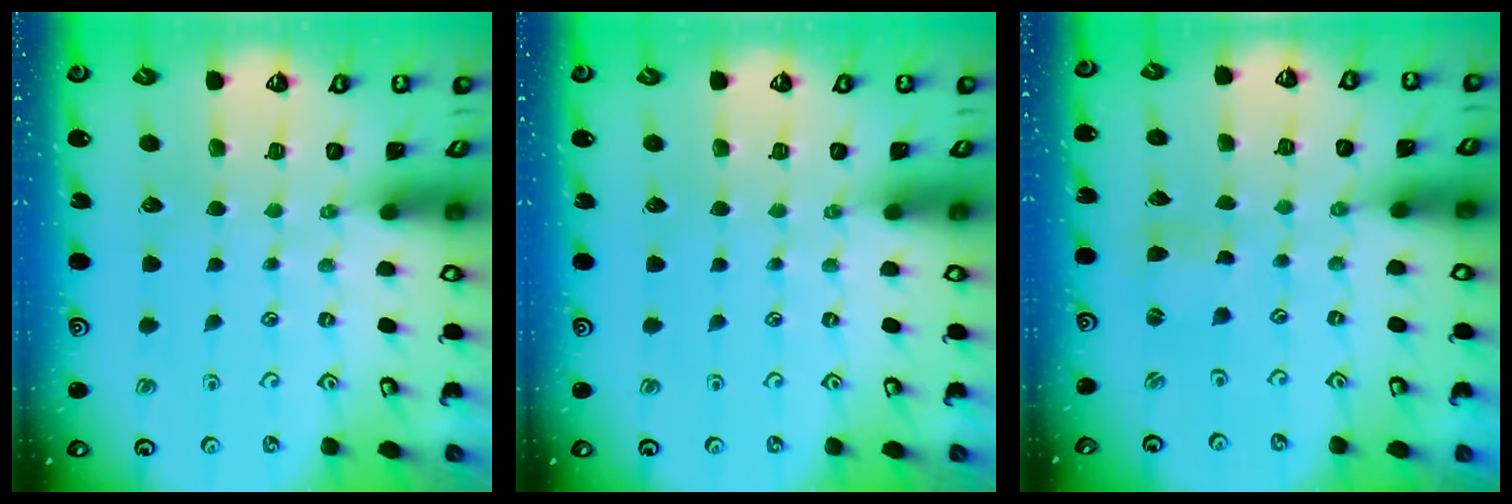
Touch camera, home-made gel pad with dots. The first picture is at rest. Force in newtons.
{"total": 0.0}
{"total": 1.2, "press": 1.2, "slide": 0.1}